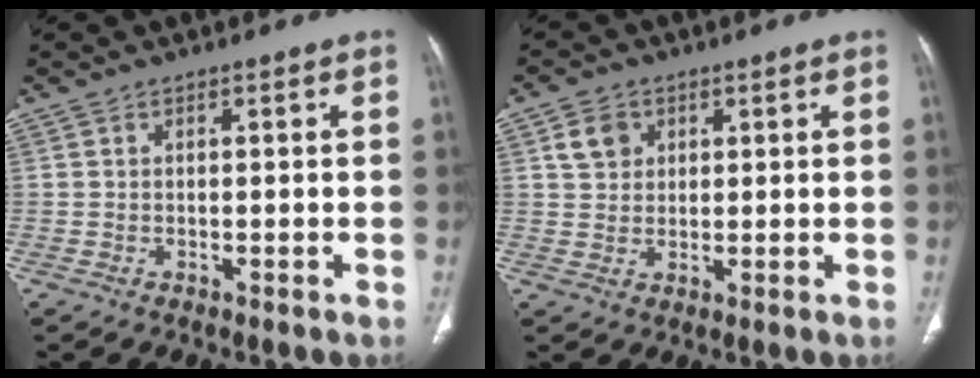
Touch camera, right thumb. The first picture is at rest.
{"total": 4.5, "force": [1.8, 3.7, 1.9], "torque": [-0.017, -0.004, 0.035]}